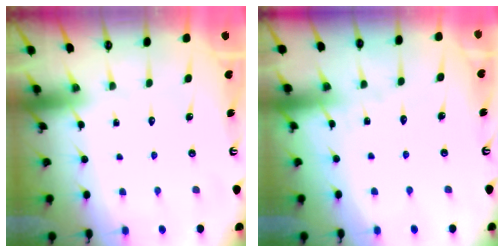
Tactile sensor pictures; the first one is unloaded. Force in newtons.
{"total": 3.3, "press": 3.3, "slide": 0.4}